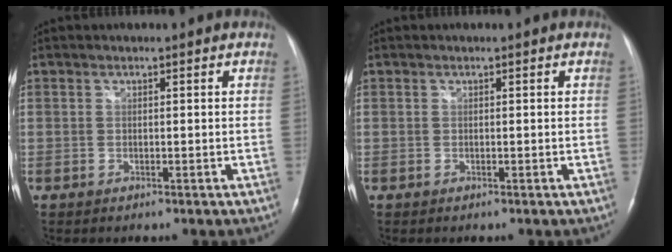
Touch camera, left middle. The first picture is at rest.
{"total": 0.0}